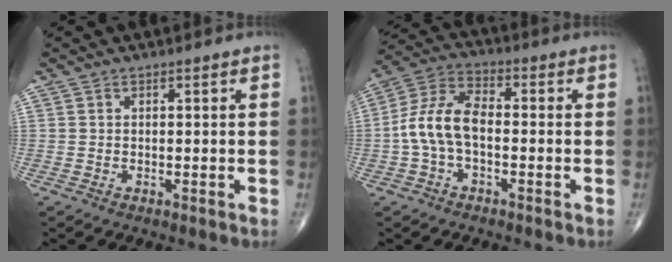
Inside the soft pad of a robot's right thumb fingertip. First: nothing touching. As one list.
[{"total": 9.8, "force": [-1.5, 5.5, 8.0], "torque": [-0.160, 0.035, -0.037]}]